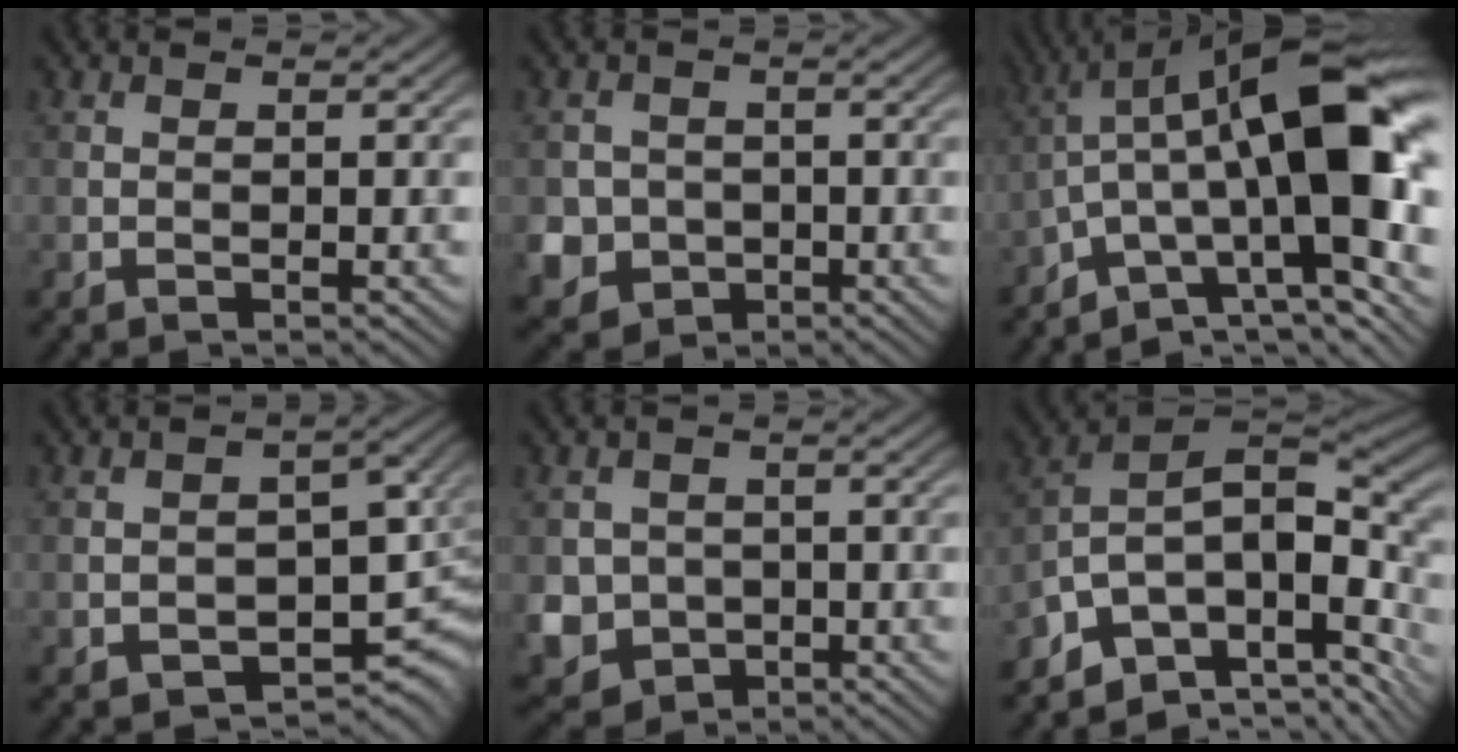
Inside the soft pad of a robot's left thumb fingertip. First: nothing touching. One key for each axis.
{"total": 4.8, "fx": -1.3, "fy": 4.5, "fz": 1.2, "tx": -0.029, "ty": -0.014, "tz": -0.038}
{"total": 18.2, "fx": -2.2, "fy": 7.2, "fz": 16.6, "tx": -0.244, "ty": 0.023, "tz": -0.050}
{"total": 8.3, "fx": -2.2, "fy": 5.6, "fz": 5.8, "tx": -0.068, "ty": -0.025, "tz": -0.026}
{"total": 5.4, "fx": -1.0, "fy": 5.1, "fz": 1.6, "tx": -0.046, "ty": -0.024, "tz": -0.029}
{"total": 13.3, "fx": -4.5, "fy": 7.5, "fz": 10.0, "tx": -0.210, "ty": -0.023, "tz": -0.066}